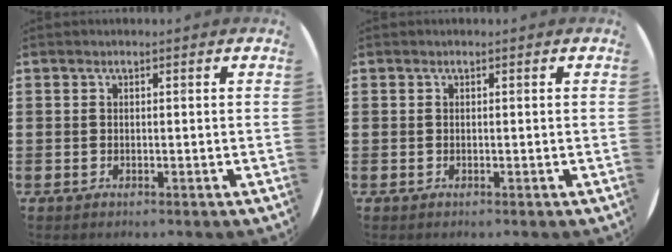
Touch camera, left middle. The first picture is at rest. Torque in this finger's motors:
{"motor_torque": [0.00, 0.00, 0.00, 0.01]}